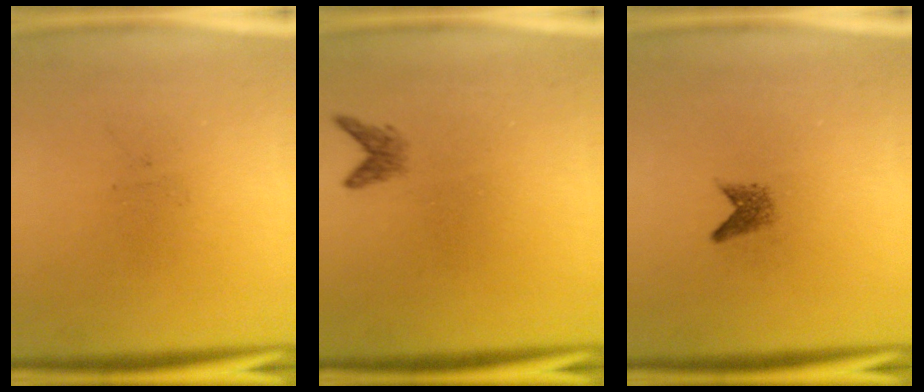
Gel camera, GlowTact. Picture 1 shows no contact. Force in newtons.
{"total": 1.4}
{"total": 1.5}